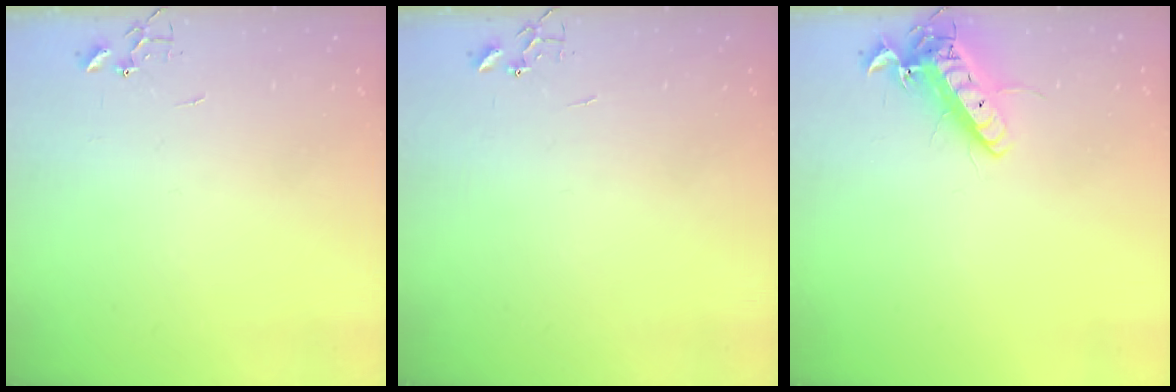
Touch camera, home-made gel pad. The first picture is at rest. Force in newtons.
{"total": 0.0}
{"total": 15.0, "press": 14.8, "slide": 2.4}